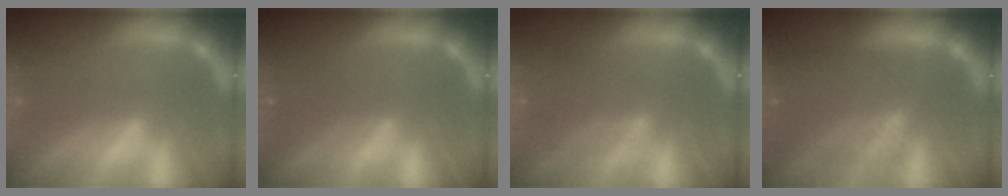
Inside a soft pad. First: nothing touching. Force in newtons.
{"total": 2.5}
{"total": 4.0}
{"total": 8.5}